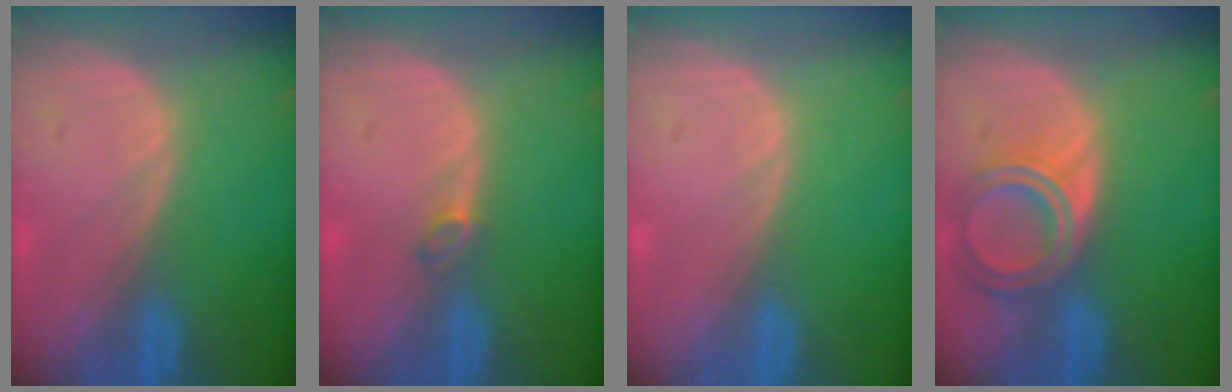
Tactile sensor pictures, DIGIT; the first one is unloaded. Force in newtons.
{"total": 1.4, "press": 1.3, "slide": 0.3}
{"total": 0.0}
{"total": 6.6, "press": 5.9, "slide": 3.0}